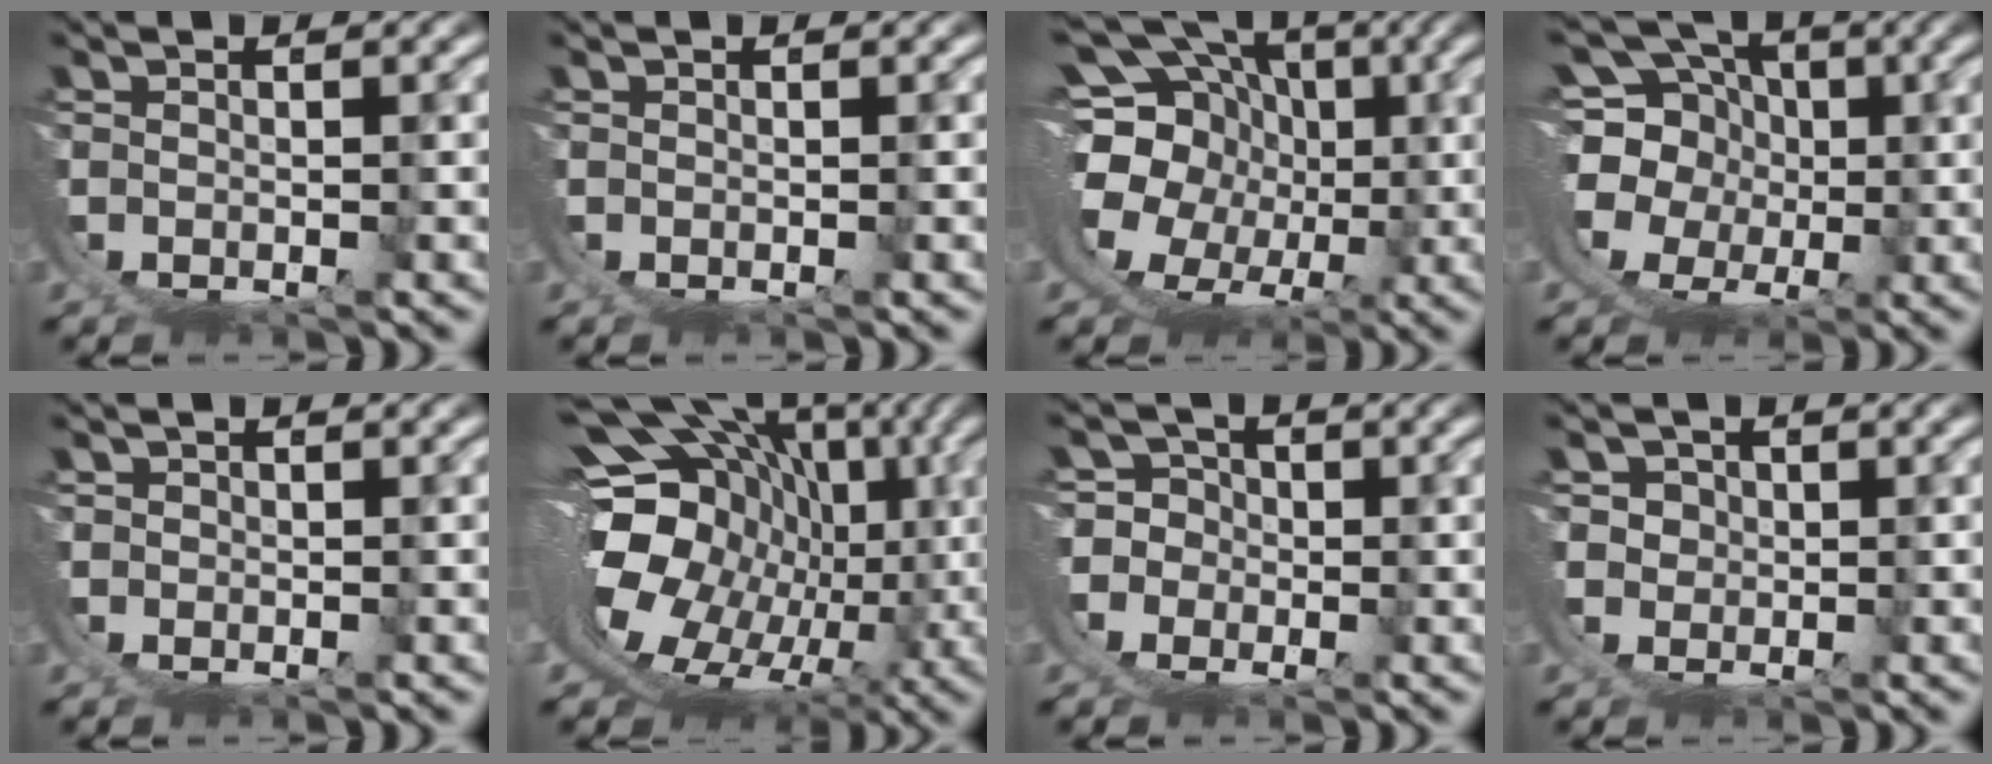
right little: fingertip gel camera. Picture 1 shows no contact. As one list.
[{"total": 0.0}, {"total": 15.8, "force": [1.6, 12.6, 9.4], "torque": [-0.192, -0.035, 0.022]}, {"total": 14.6, "force": [0.1, 12.9, 6.7], "torque": [-0.172, -0.052, 0.002]}, {"total": 0.0}, {"total": 18.6, "force": [-0.5, 13.2, 13.1], "torque": [-0.229, -0.060, 0.019]}, {"total": 10.3, "force": [-1.6, 9.8, 2.7], "torque": [-0.098, -0.043, -0.034]}, {"total": 2.4, "force": [0.8, 2.0, 1.0], "torque": [-0.030, -0.008, 0.018]}]